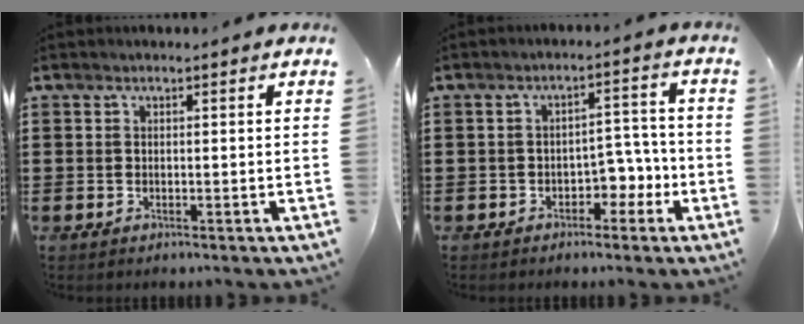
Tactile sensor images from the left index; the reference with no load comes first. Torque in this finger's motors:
{"motor_torque": [0.07, 0.07, 0.15, 0.00]}